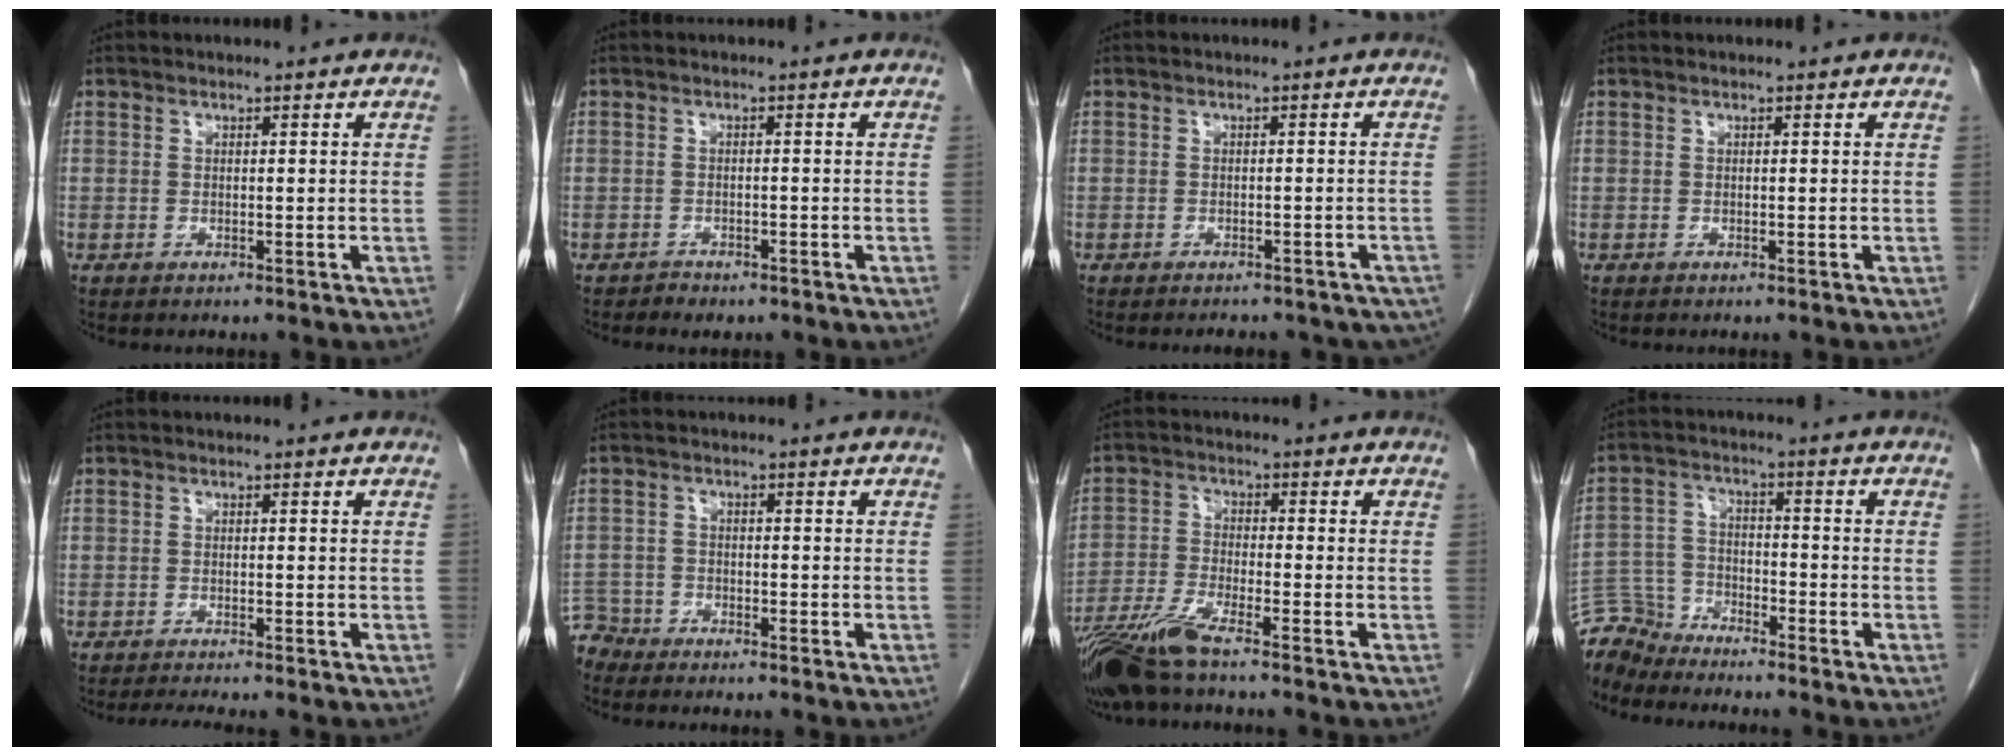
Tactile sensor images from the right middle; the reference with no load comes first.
{"total": 1.7, "force": [-1.4, 1.0, 0.3], "torque": [-0.007, 0.002, -0.018]}
{"total": 9.4, "force": [-8.0, 3.8, 3.2], "torque": [-0.041, -0.001, -0.076]}
{"total": 0.0}
{"total": 2.2, "force": [-1.9, -0.6, 0.9], "torque": [-0.022, -0.010, -0.034]}
{"total": 3.9, "force": [-3.7, 1.0, -0.9], "torque": [0.022, -0.006, -0.074]}
{"total": 8.1, "force": [-6.4, 0.1, 5.0], "torque": [-0.101, -0.027, -0.125]}
{"total": 7.0, "force": [-6.9, 1.1, -0.7], "torque": [0.006, 0.008, -0.139]}